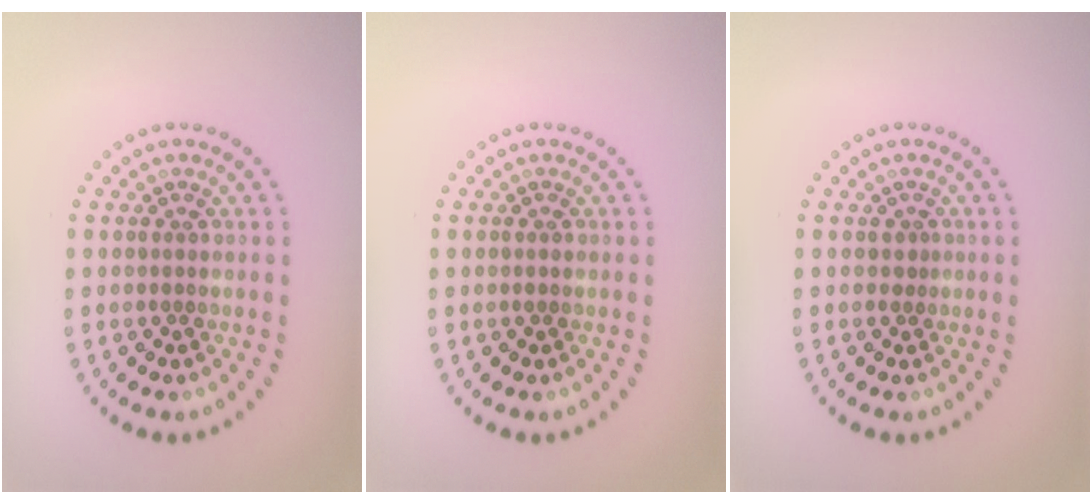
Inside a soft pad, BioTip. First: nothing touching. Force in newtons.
{"total": 0.6, "press": 0.6, "slide": 0.1}
{"total": 0.6, "press": 0.4, "slide": 0.5}